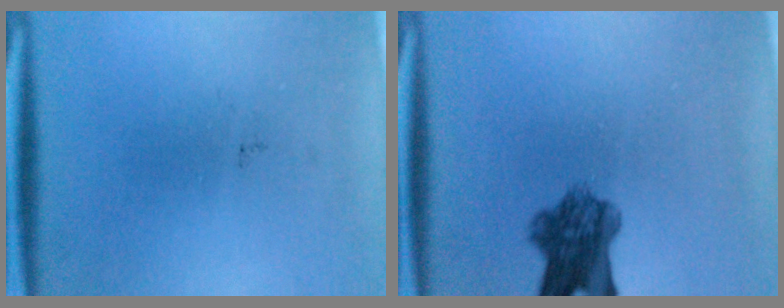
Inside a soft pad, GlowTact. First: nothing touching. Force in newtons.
{"total": 7.2}